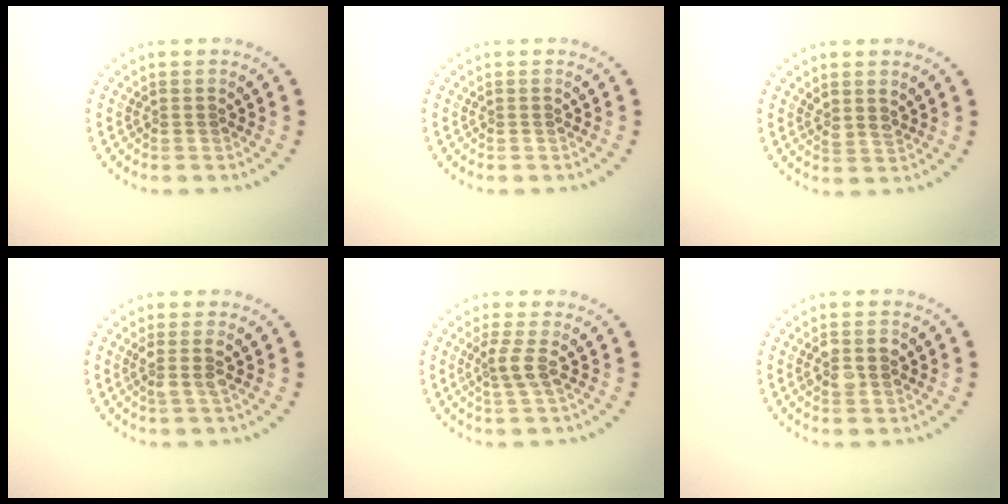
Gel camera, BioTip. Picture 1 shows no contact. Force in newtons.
{"total": 0.0}
{"total": 1.1, "press": 0.9, "slide": 0.6}
{"total": 1.7, "press": 1.4, "slide": 1.0}
{"total": 2.0, "press": 1.6, "slide": 1.2}
{"total": 2.6, "press": 2.6, "slide": 0.2}